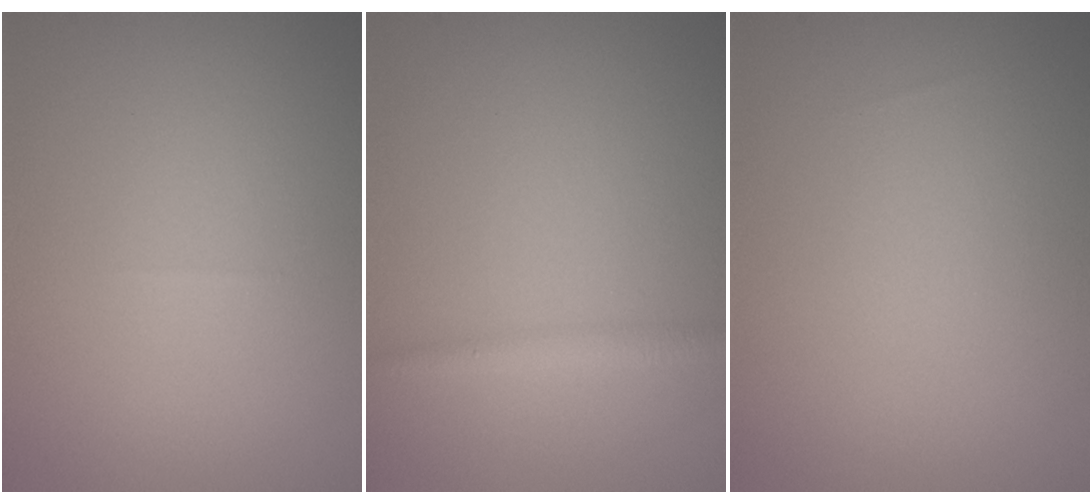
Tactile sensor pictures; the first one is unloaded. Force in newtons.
{"total": 1.4, "press": 1.4, "slide": 0.1}
{"total": 0.0}